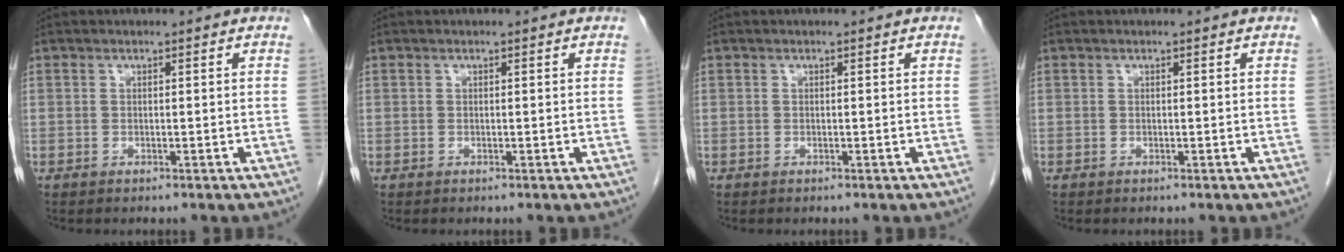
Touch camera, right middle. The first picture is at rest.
{"total": 0.0}
{"total": 0.0}
{"total": 0.0}